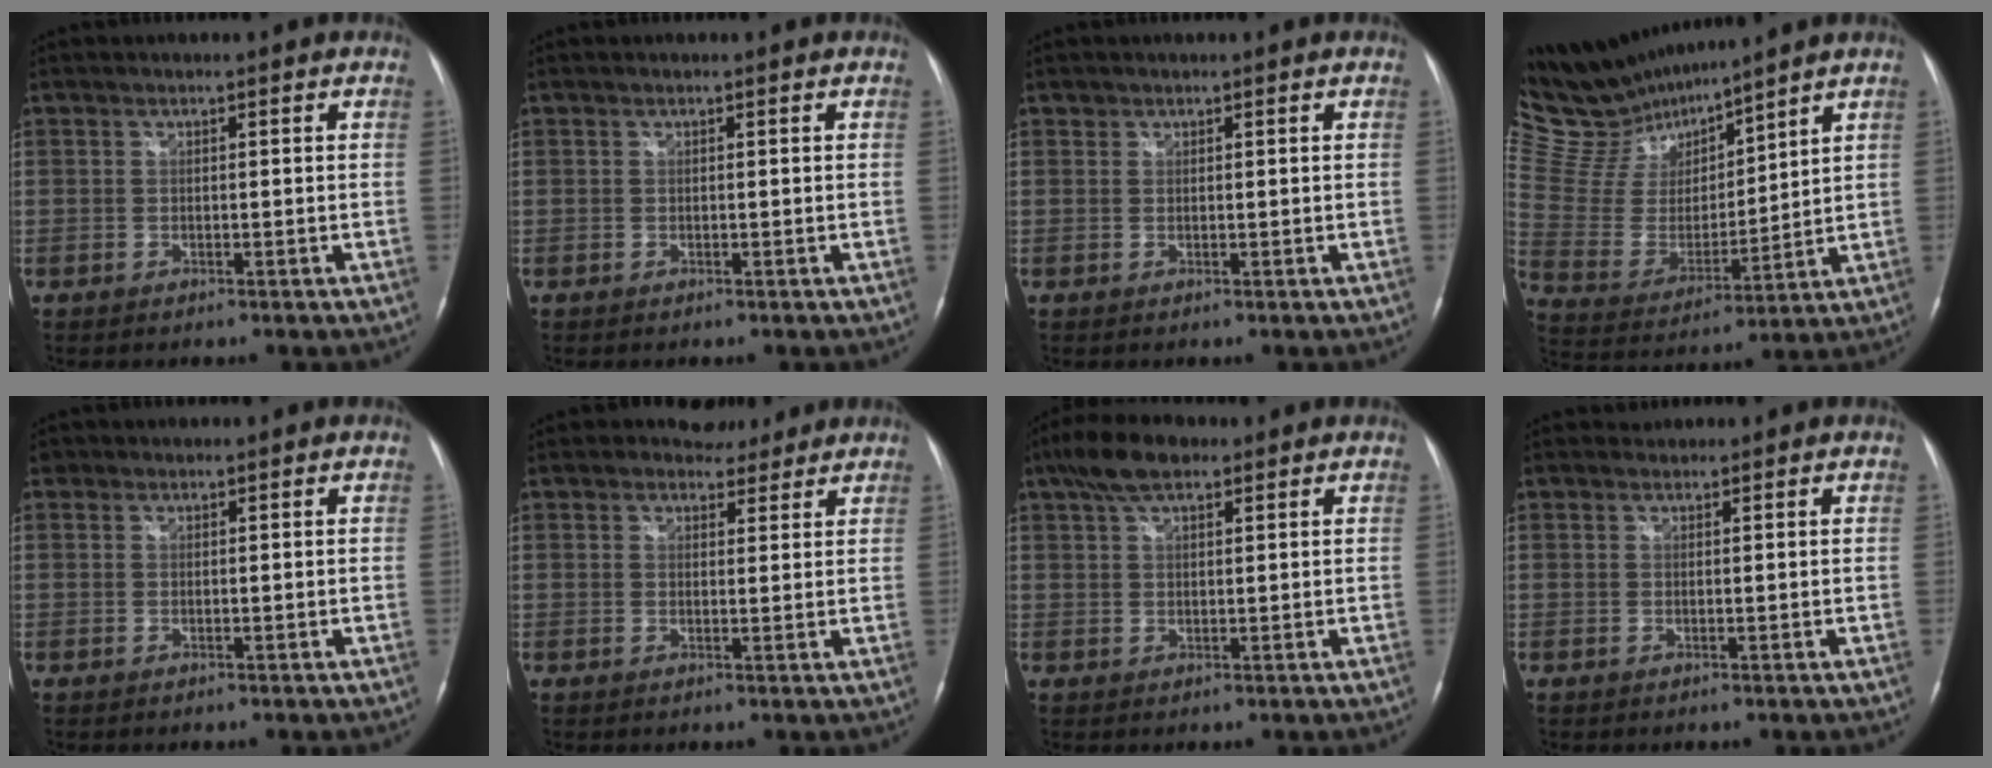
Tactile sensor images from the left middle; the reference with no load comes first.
{"total": 0.0}
{"total": 0.6, "force": [0.4, 0.4, 0.0], "torque": [0.002, 0.001, 0.005]}
{"total": 14.5, "force": [13.8, 2.7, 3.6], "torque": [-0.094, 0.007, 0.281]}
{"total": 0.9, "force": [0.5, 0.7, 0.0], "torque": [0.001, 0.000, 0.003]}
{"total": 3.6, "force": [3.0, 1.9, 0.1], "torque": [-0.002, -0.001, 0.039]}
{"total": 6.3, "force": [4.2, 2.5, 4.0], "torque": [-0.084, 0.019, 0.074]}
{"total": 1.0, "force": [0.8, 0.4, -0.3], "torque": [-0.002, 0.004, 0.010]}